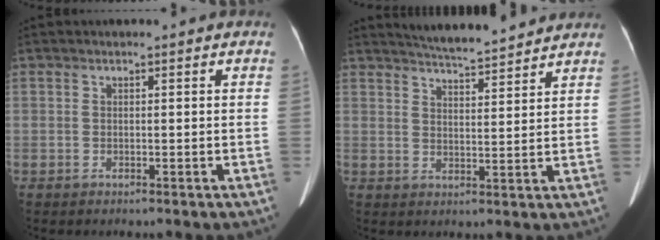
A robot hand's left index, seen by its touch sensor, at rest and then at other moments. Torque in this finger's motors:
{"motor_torque": [-0.13, -0.45, 0.02, 0.01]}